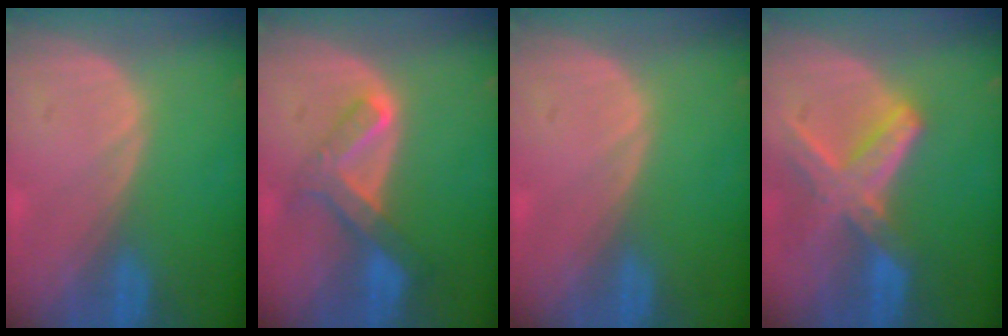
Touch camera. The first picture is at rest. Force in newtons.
{"total": 6.6, "press": 5.8, "slide": 3.0}
{"total": 0.0}
{"total": 8.3, "press": 7.3, "slide": 4.0}